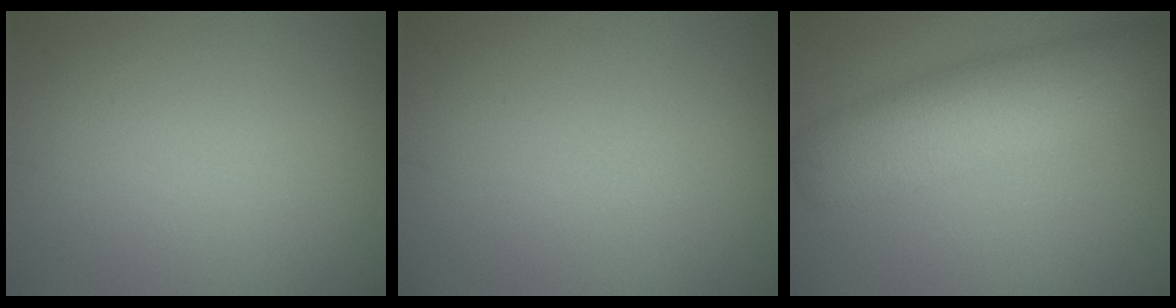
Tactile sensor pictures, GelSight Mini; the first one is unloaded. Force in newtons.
{"total": 0.0}
{"total": 6.5, "press": 6.5, "slide": 0.2}